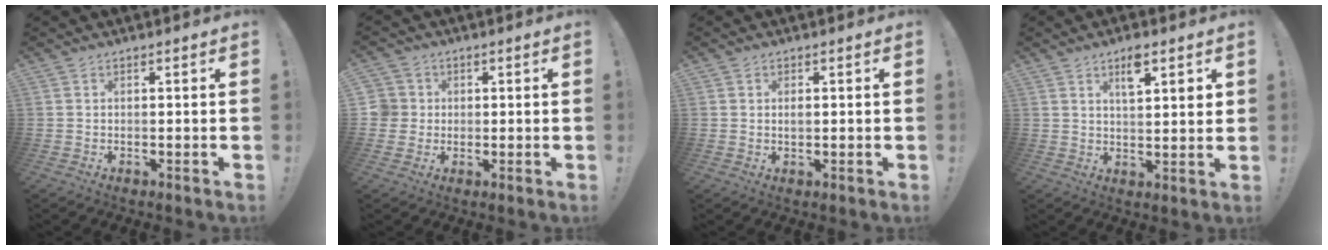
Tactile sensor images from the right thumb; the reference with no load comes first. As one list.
[{"total": 5.0, "force": [0.3, 4.9, 1.0], "torque": [-0.027, 0.004, 0.008]}, {"total": 1.0, "force": [0.0, 0.7, 0.6], "torque": [0.000, -0.001, -0.004]}, {"total": 6.9, "force": [3.7, 1.9, 5.5], "torque": [-0.073, -0.015, 0.056]}]